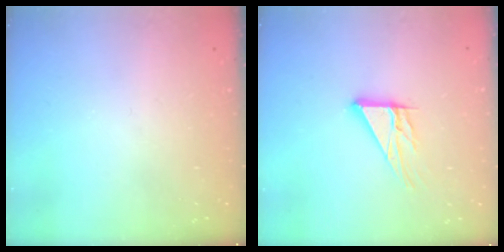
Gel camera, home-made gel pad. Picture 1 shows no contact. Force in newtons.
{"total": 10.6, "press": 10.6, "slide": 0.8}